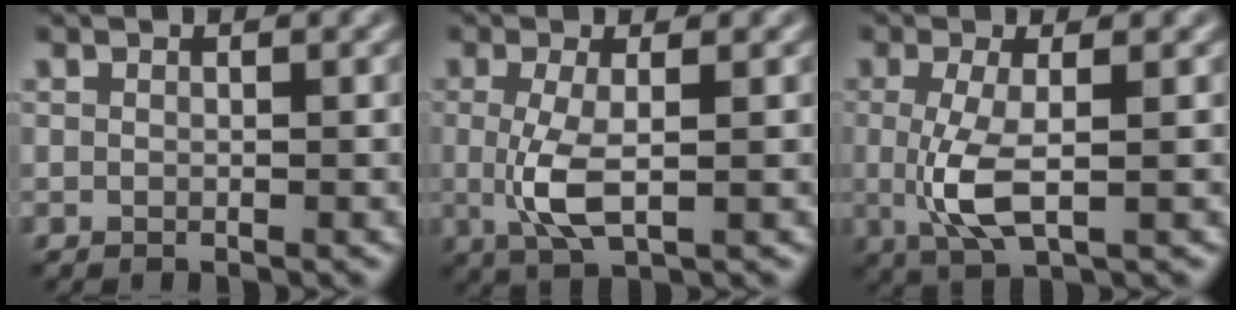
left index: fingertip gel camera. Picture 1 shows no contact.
{"total": 3.7, "force": [-0.2, 1.0, 3.5], "torque": [-0.081, -0.006, -0.003]}
{"total": 4.0, "force": [-0.2, 1.1, 3.9], "torque": [-0.090, -0.007, -0.004]}